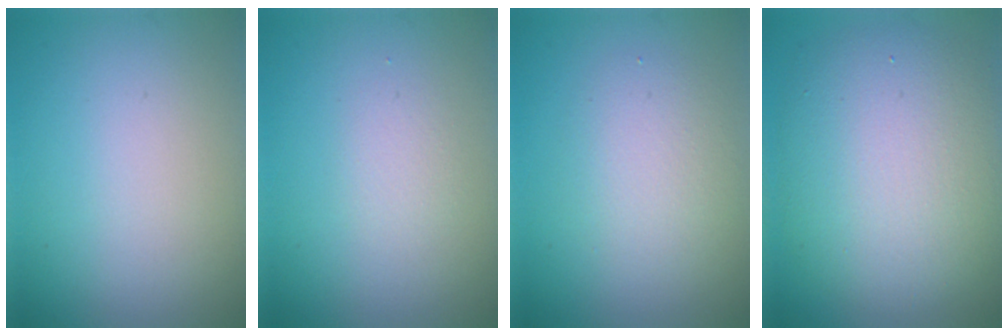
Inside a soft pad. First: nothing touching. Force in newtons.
{"total": 1.1, "press": 1.1, "slide": 0.0}
{"total": 2.8, "press": 2.8, "slide": 0.2}
{"total": 9.6, "press": 9.6, "slide": 0.4}